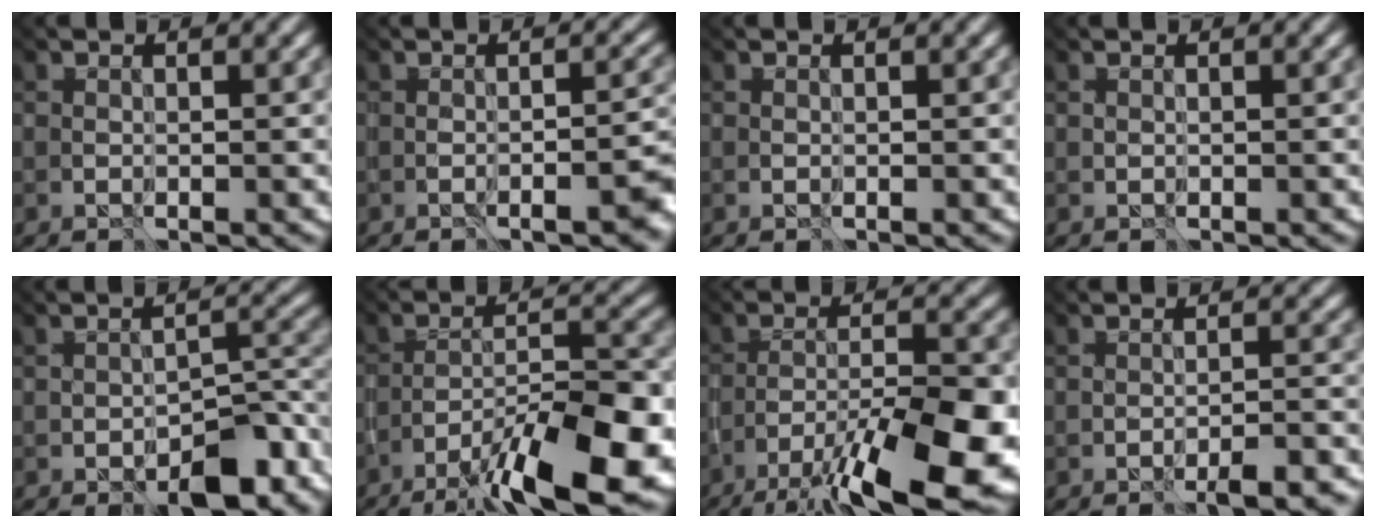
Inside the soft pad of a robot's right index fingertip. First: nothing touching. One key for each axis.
{"total": 3.5, "fx": -2.8, "fy": -0.2, "fz": 2.2, "tx": -0.025, "ty": 0.001, "tz": -0.018}
{"total": 0.0}
{"total": 0.0}
{"total": 6.8, "fx": -5.2, "fy": 2.0, "fz": 3.9, "tx": -0.048, "ty": -0.007, "tz": -0.056}
{"total": 10.3, "fx": -7.5, "fy": 1.5, "fz": 6.8, "tx": -0.120, "ty": 0.010, "tz": -0.111}
{"total": 12.6, "fx": -8.3, "fy": 3.3, "fz": 8.9, "tx": -0.171, "ty": -0.011, "tz": -0.115}
{"total": 4.3, "fx": -3.8, "fy": 0.0, "fz": 2.0, "tx": -0.029, "ty": 0.004, "tz": -0.032}